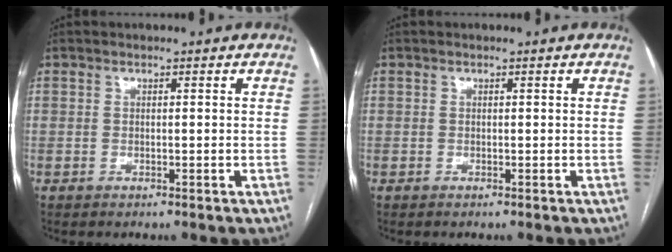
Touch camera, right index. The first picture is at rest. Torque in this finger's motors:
{"motor_torque": [0.18, 0.08, -0.03, -0.01]}